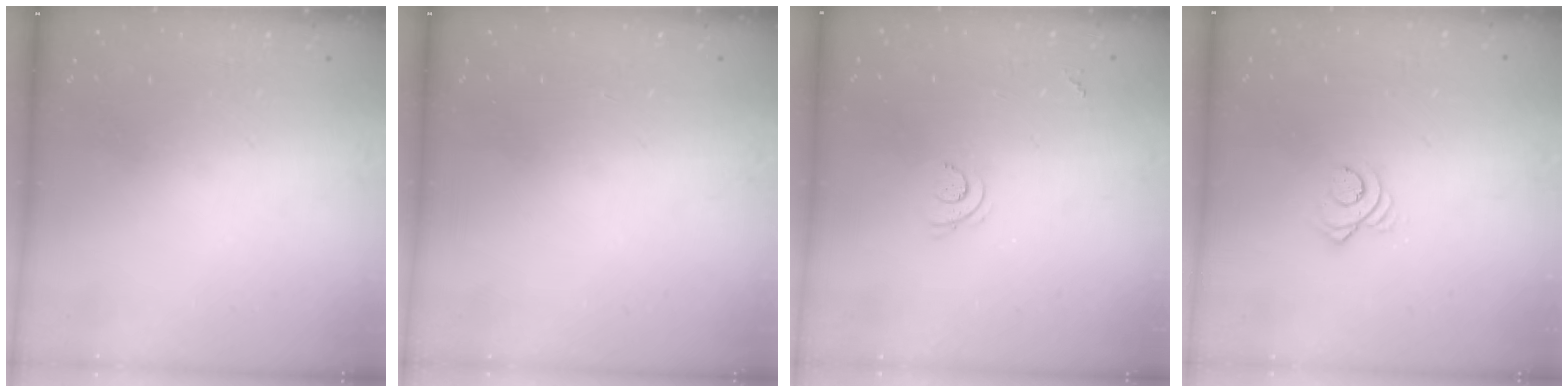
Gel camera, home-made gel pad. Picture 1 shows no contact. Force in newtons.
{"total": 0.0}
{"total": 3.7, "press": 3.6, "slide": 0.8}
{"total": 3.3, "press": 3.3, "slide": 0.2}